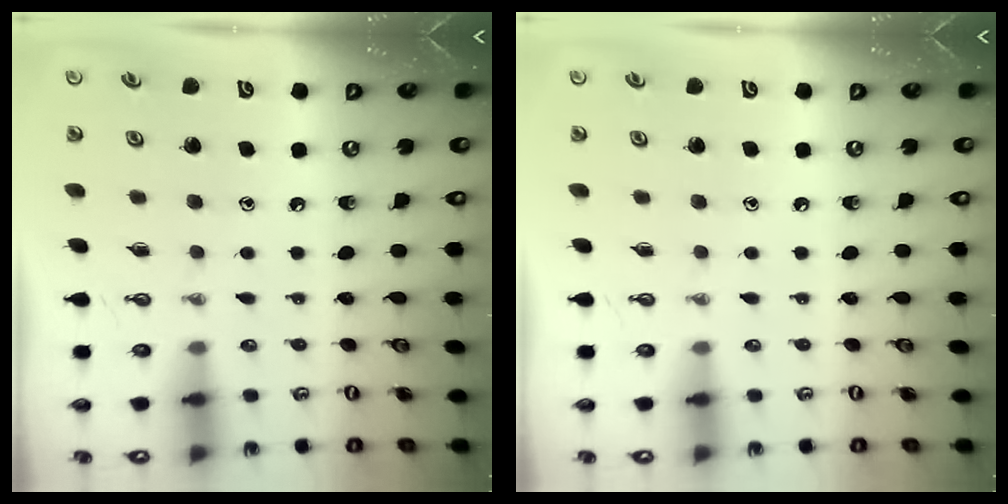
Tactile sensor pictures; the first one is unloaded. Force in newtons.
{"total": 0.0}